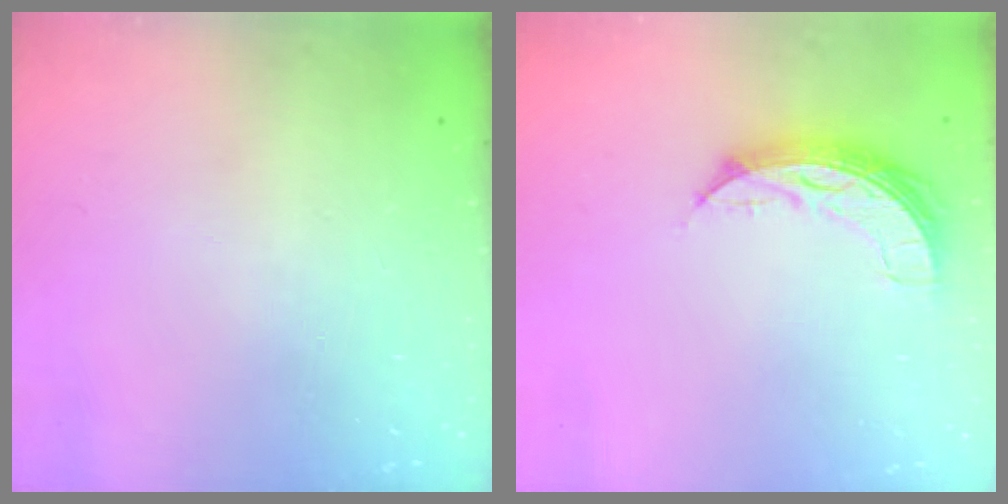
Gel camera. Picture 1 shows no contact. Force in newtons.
{"total": 7.0, "press": 7.0, "slide": 0.7}